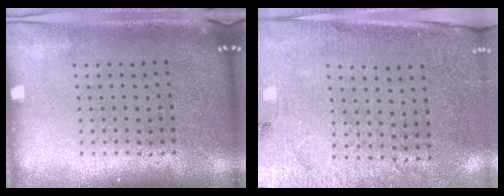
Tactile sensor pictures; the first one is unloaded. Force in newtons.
{"total": 2.8, "press": 2.6, "slide": 1.2}